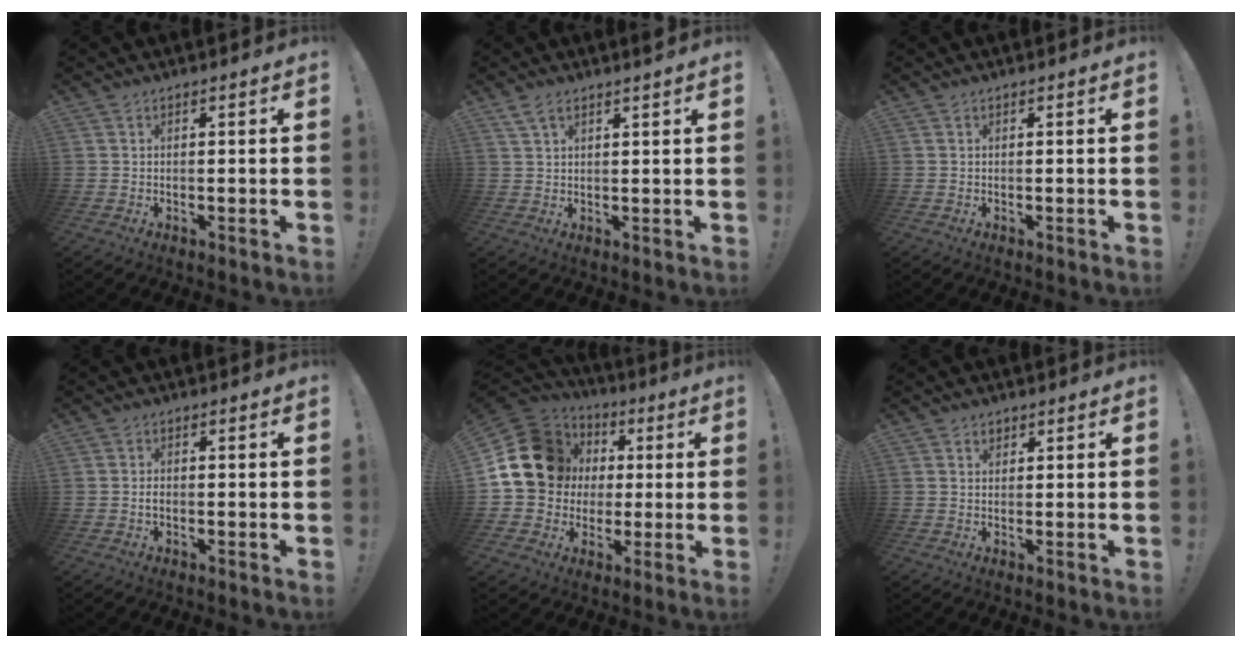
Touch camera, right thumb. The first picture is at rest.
{"total": 3.5, "force": [2.6, 0.7, 2.2], "torque": [-0.042, -0.008, 0.046]}
{"total": 0.0}
{"total": 1.2, "force": [-0.8, 0.7, 0.6], "torque": [-0.010, 0.004, -0.014]}
{"total": 19.7, "force": [3.7, 17.1, 9.0], "torque": [-0.143, -0.006, 0.094]}
{"total": 1.5, "force": [0.9, 1.2, 0.3], "torque": [0.002, -0.001, 0.015]}